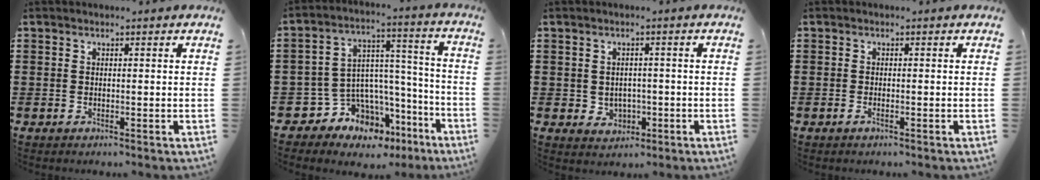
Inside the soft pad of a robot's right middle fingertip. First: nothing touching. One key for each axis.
{"total": 8.1, "fx": -6.1, "fy": 5.3, "fz": 0.8, "tx": -0.042, "ty": -0.005, "tz": -0.110}
{"total": 2.3, "fx": -0.3, "fy": 2.1, "fz": 0.8, "tx": -0.017, "ty": -0.001, "tz": -0.011}
{"total": 0.7, "fx": -0.4, "fy": 0.1, "fz": 0.5, "tx": -0.012, "ty": -0.004, "tz": -0.006}